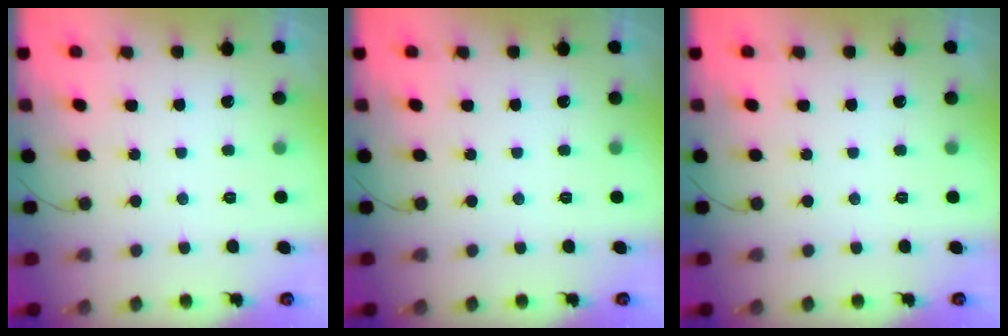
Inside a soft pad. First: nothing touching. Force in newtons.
{"total": 0.0}
{"total": 0.0}